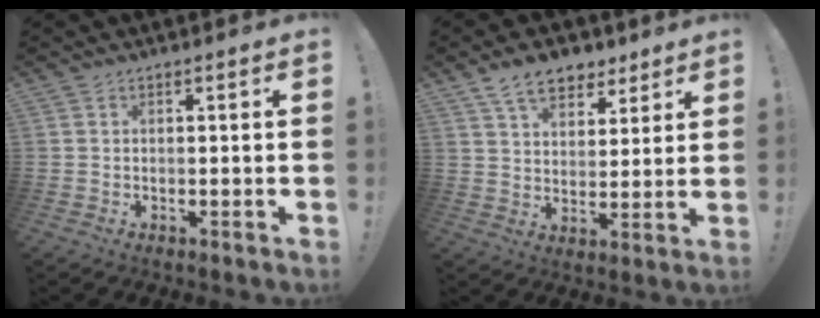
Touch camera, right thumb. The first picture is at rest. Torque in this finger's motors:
{"motor_torque": [0.54, 0.69, 0.76, 0.78, 0.01]}